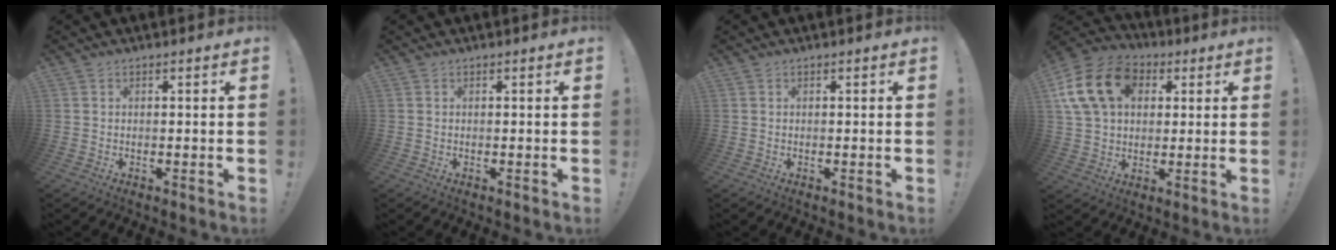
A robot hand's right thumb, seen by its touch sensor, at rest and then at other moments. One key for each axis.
{"total": 0.0}
{"total": 0.0}
{"total": 18.4, "fx": 5.8, "fy": 13.8, "fz": 10.7, "tx": -0.178, "ty": -0.004, "tz": 0.111}